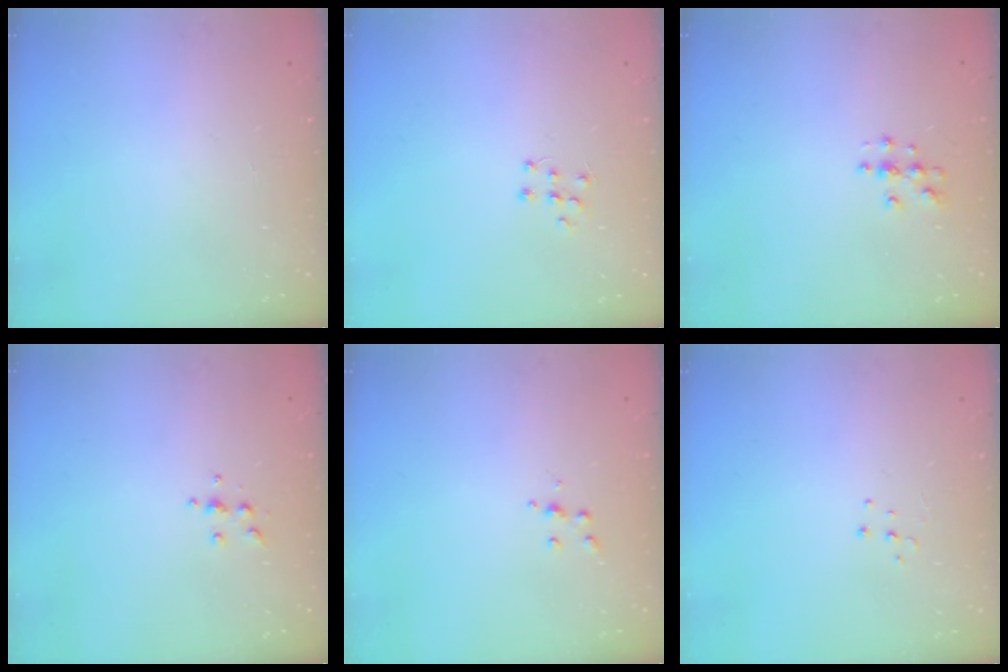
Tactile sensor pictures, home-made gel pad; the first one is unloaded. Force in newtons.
{"total": 6.2, "press": 6.2, "slide": 0.4}
{"total": 3.7, "press": 3.7, "slide": 0.2}
{"total": 5.3, "press": 5.3, "slide": 0.5}
{"total": 3.5, "press": 3.5, "slide": 0.3}
{"total": 4.3, "press": 4.3, "slide": 0.3}